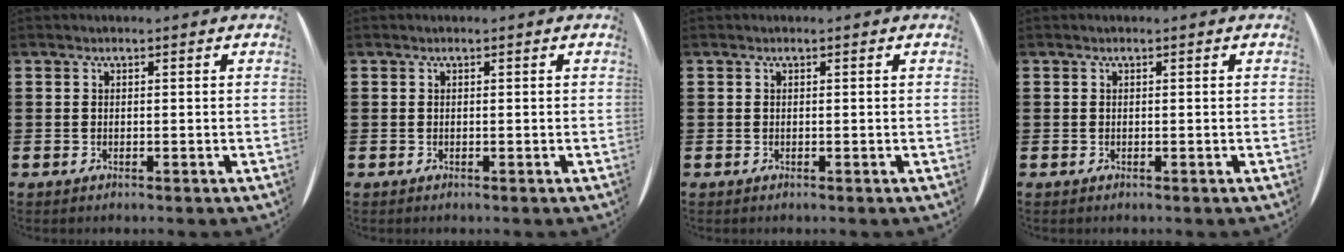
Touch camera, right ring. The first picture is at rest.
{"total": 0.0}
{"total": 0.0}
{"total": 0.0}